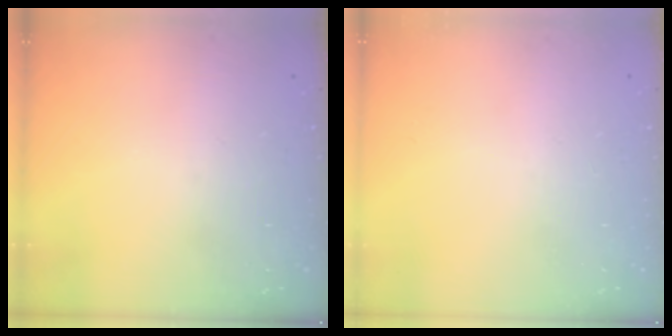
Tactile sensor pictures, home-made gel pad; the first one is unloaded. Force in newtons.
{"total": 0.0}